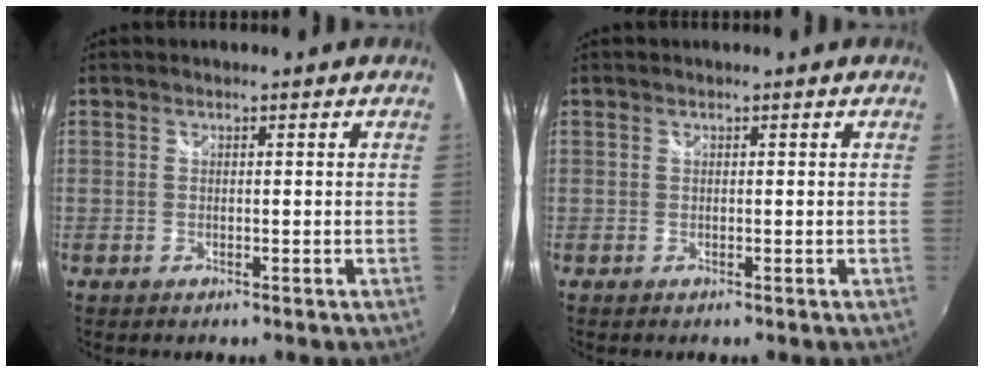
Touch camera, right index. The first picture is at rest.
{"total": 0.0}